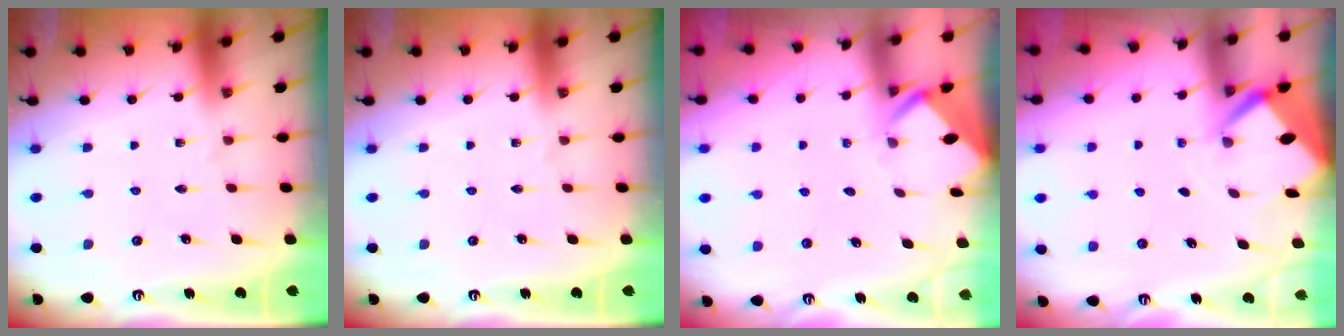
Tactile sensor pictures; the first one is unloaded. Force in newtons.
{"total": 0.0}
{"total": 3.0, "press": 3.0, "slide": 0.1}
{"total": 2.8, "press": 2.8, "slide": 0.2}